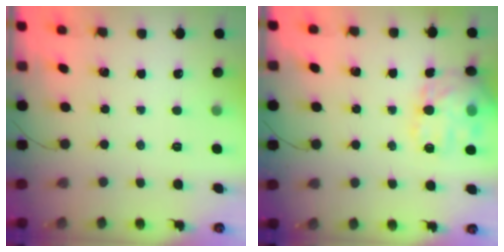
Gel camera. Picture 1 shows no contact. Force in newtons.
{"total": 17.6, "press": 17.5, "slide": 1.3}